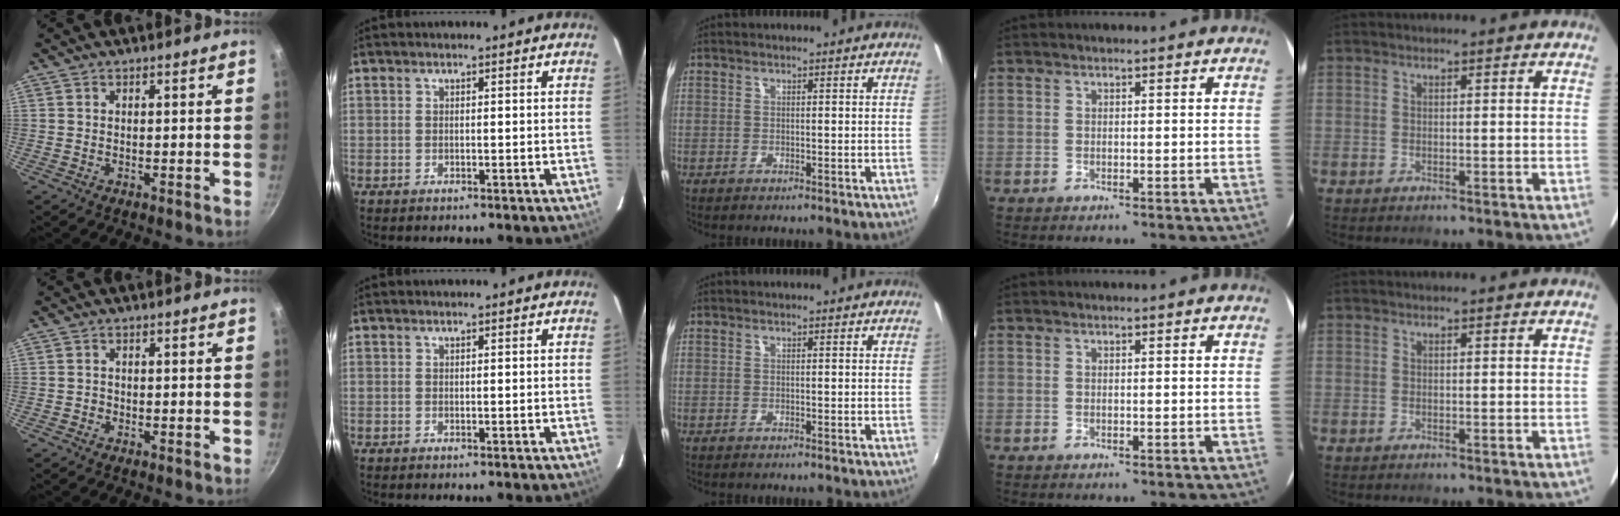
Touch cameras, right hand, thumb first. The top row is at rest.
{"thumb": {"total": 0.7, "force": [-0.4, 0.6, 0.1], "torque": [0.000, 0.004, -0.010]}}